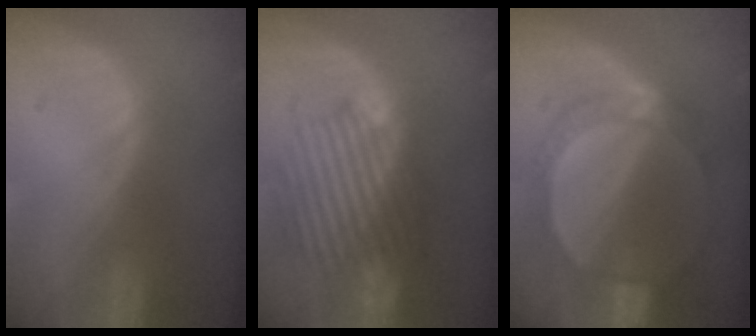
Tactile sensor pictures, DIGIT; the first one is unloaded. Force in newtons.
{"total": 9.1, "press": 9.0, "slide": 1.7}
{"total": 6.8, "press": 6.8, "slide": 0.8}